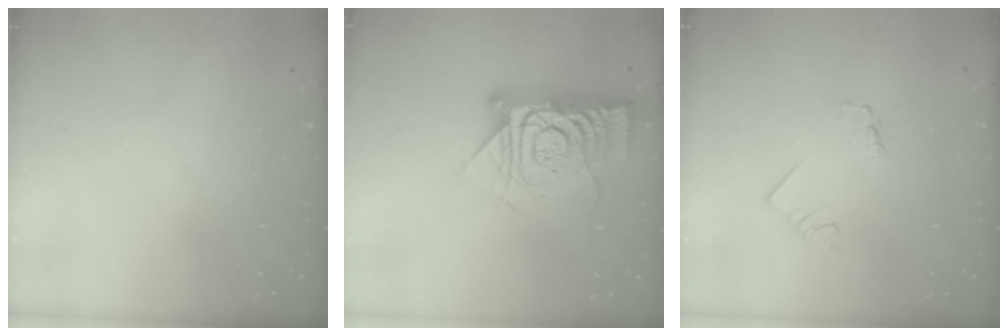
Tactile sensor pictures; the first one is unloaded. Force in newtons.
{"total": 14.6, "press": 14.5, "slide": 1.5}
{"total": 1.2, "press": 1.2, "slide": 0.0}